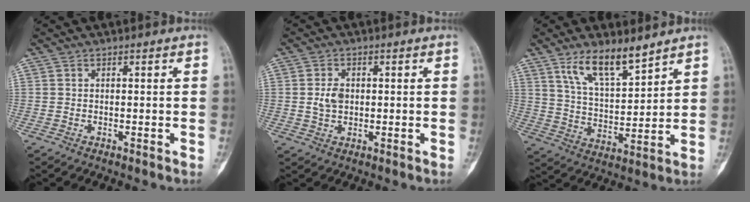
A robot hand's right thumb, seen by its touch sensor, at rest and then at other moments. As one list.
[{"total": 3.7, "force": [0.2, 2.6, 2.6], "torque": [-0.042, 0.003, 0.002]}, {"total": 10.7, "force": [7.6, 3.4, 6.7], "torque": [-0.109, -0.051, 0.149]}]